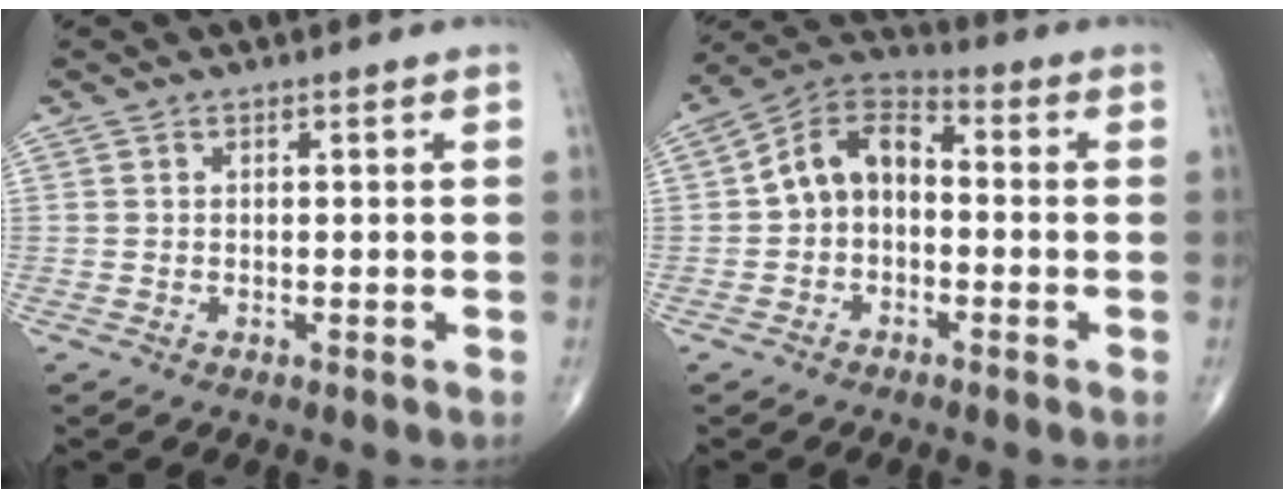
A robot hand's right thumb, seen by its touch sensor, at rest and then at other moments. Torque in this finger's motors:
{"motor_torque": [-0.23, 0.51, 0.87, -0.20, 0.29]}